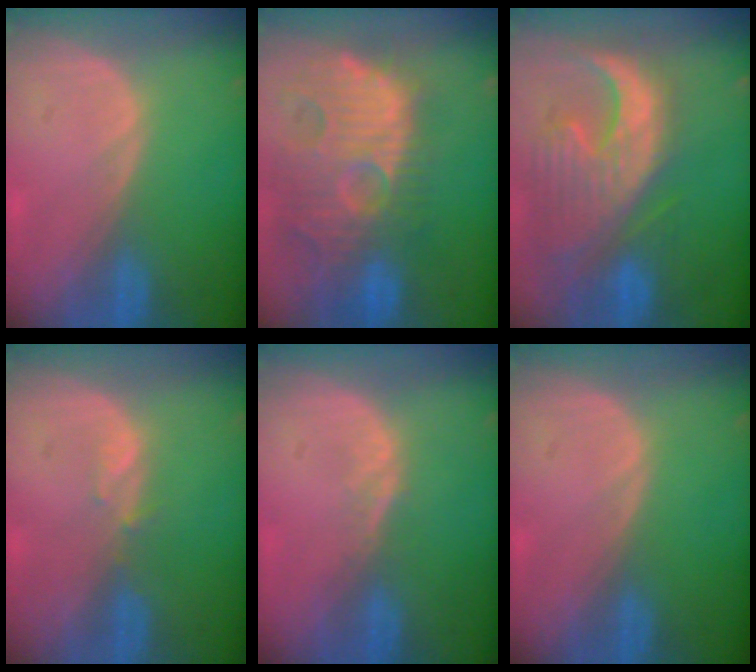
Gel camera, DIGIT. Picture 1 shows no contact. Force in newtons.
{"total": 14.4, "press": 12.5, "slide": 7.1}
{"total": 13.3, "press": 11.3, "slide": 7.0}
{"total": 1.1, "press": 1.1, "slide": 0.2}
{"total": 1.5, "press": 1.2, "slide": 0.9}
{"total": 0.0}